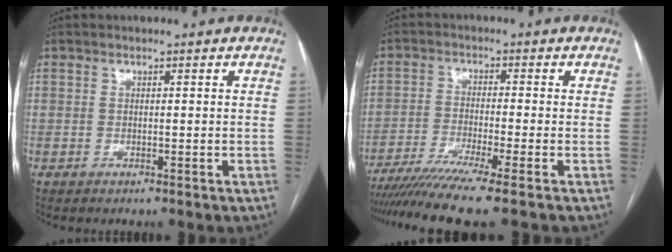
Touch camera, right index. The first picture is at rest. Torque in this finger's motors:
{"motor_torque": [1.17, -0.98, 0.44, 0.18]}